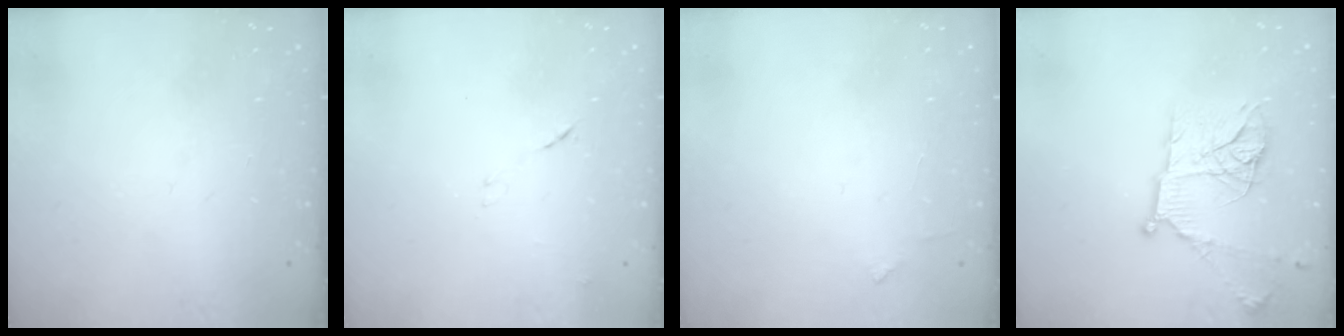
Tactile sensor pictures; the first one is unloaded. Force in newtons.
{"total": 7.2, "press": 7.2, "slide": 0.6}
{"total": 2.6, "press": 2.6, "slide": 0.2}
{"total": 16.6, "press": 16.6, "slide": 1.3}